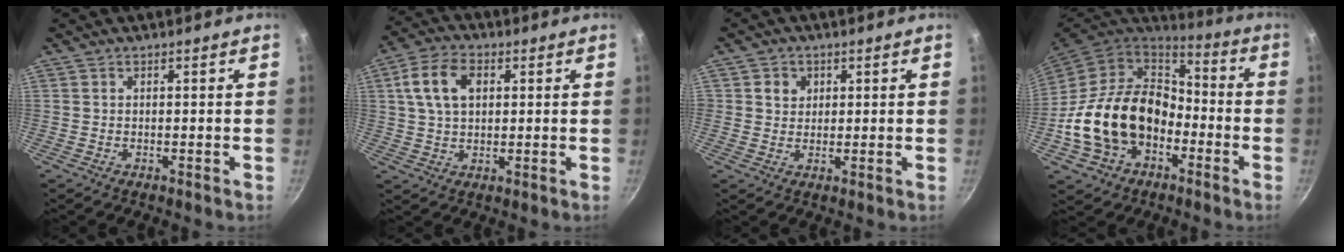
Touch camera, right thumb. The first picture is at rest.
{"total": 9.8, "force": [2.6, 6.3, 7.0], "torque": [-0.120, 0.010, 0.041]}
{"total": 3.4, "force": [1.1, 3.1, 1.0], "torque": [0.005, 0.001, 0.015]}
{"total": 20.8, "force": [-5.3, 15.4, 12.9], "torque": [-0.209, 0.056, -0.088]}